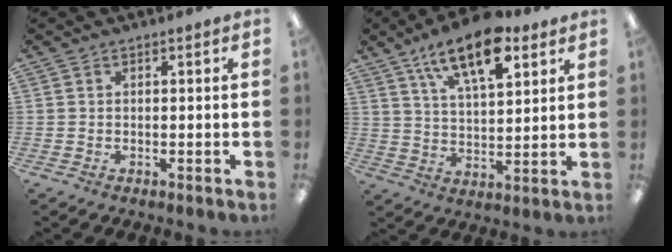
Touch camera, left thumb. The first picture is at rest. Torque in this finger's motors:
{"motor_torque": [0.73, 0.36, 1.28, -1.02, 0.41]}